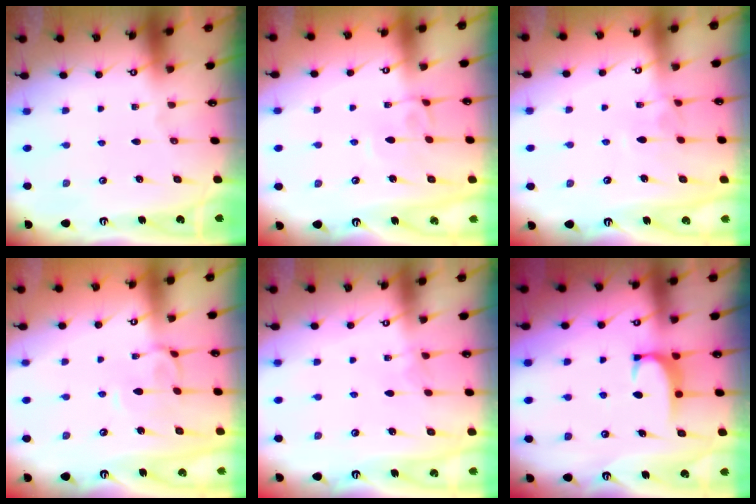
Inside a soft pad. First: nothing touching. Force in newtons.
{"total": 3.7, "press": 3.7, "slide": 0.1}
{"total": 2.2, "press": 2.2, "slide": 0.5}
{"total": 3.2, "press": 3.2, "slide": 0.6}
{"total": 2.3, "press": 2.3, "slide": 0.3}
{"total": 1.9, "press": 1.8, "slide": 0.5}